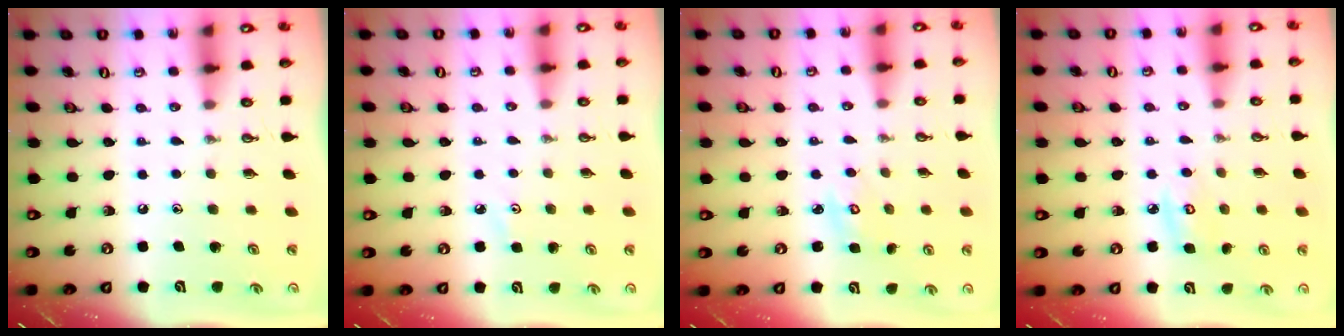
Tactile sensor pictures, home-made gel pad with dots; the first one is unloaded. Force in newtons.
{"total": 2.6, "press": 2.6, "slide": 0.5}
{"total": 2.6, "press": 2.6, "slide": 0.2}
{"total": 5.9, "press": 5.9, "slide": 0.6}